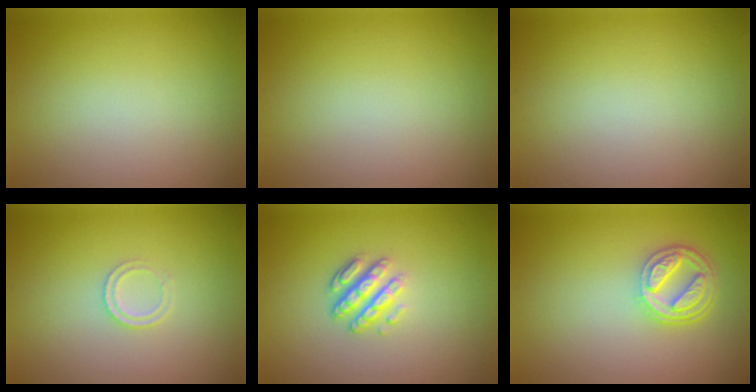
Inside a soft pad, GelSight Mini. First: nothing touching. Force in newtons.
{"total": 0.0}
{"total": 0.0}
{"total": 1.2, "press": 1.2, "slide": 0.2}
{"total": 3.2, "press": 2.4, "slide": 2.1}
{"total": 4.5, "press": 3.5, "slide": 2.8}